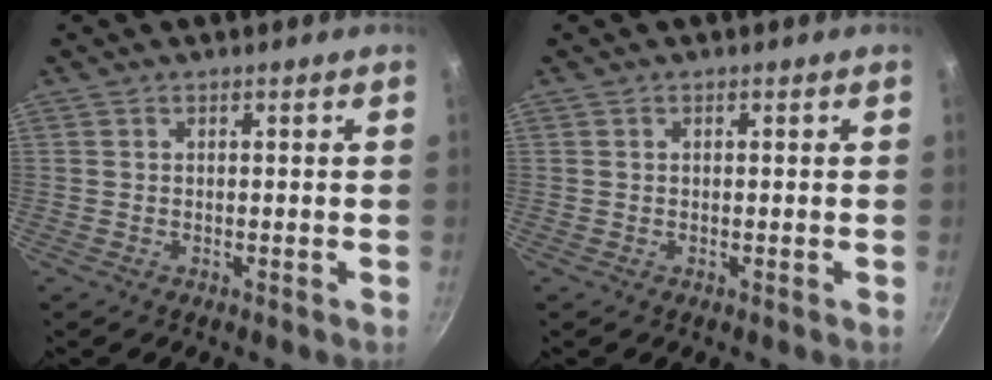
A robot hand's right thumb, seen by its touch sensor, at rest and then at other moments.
{"total": 0.0}